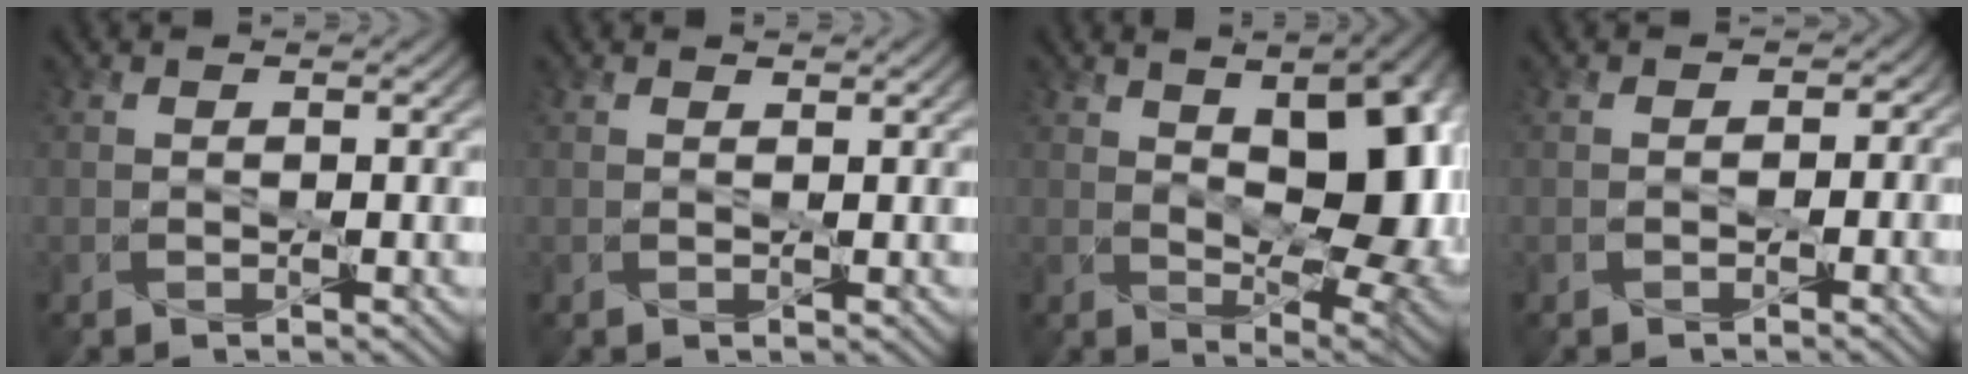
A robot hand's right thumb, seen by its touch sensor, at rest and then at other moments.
{"total": 0.5, "force": [0.5, 0.1, 0.1], "torque": [-0.006, 0.000, 0.011]}
{"total": 14.9, "force": [2.8, 7.5, 12.5], "torque": [-0.162, 0.003, 0.049]}
{"total": 1.4, "force": [-0.7, 1.2, 0.0], "torque": [0.003, 0.001, -0.015]}